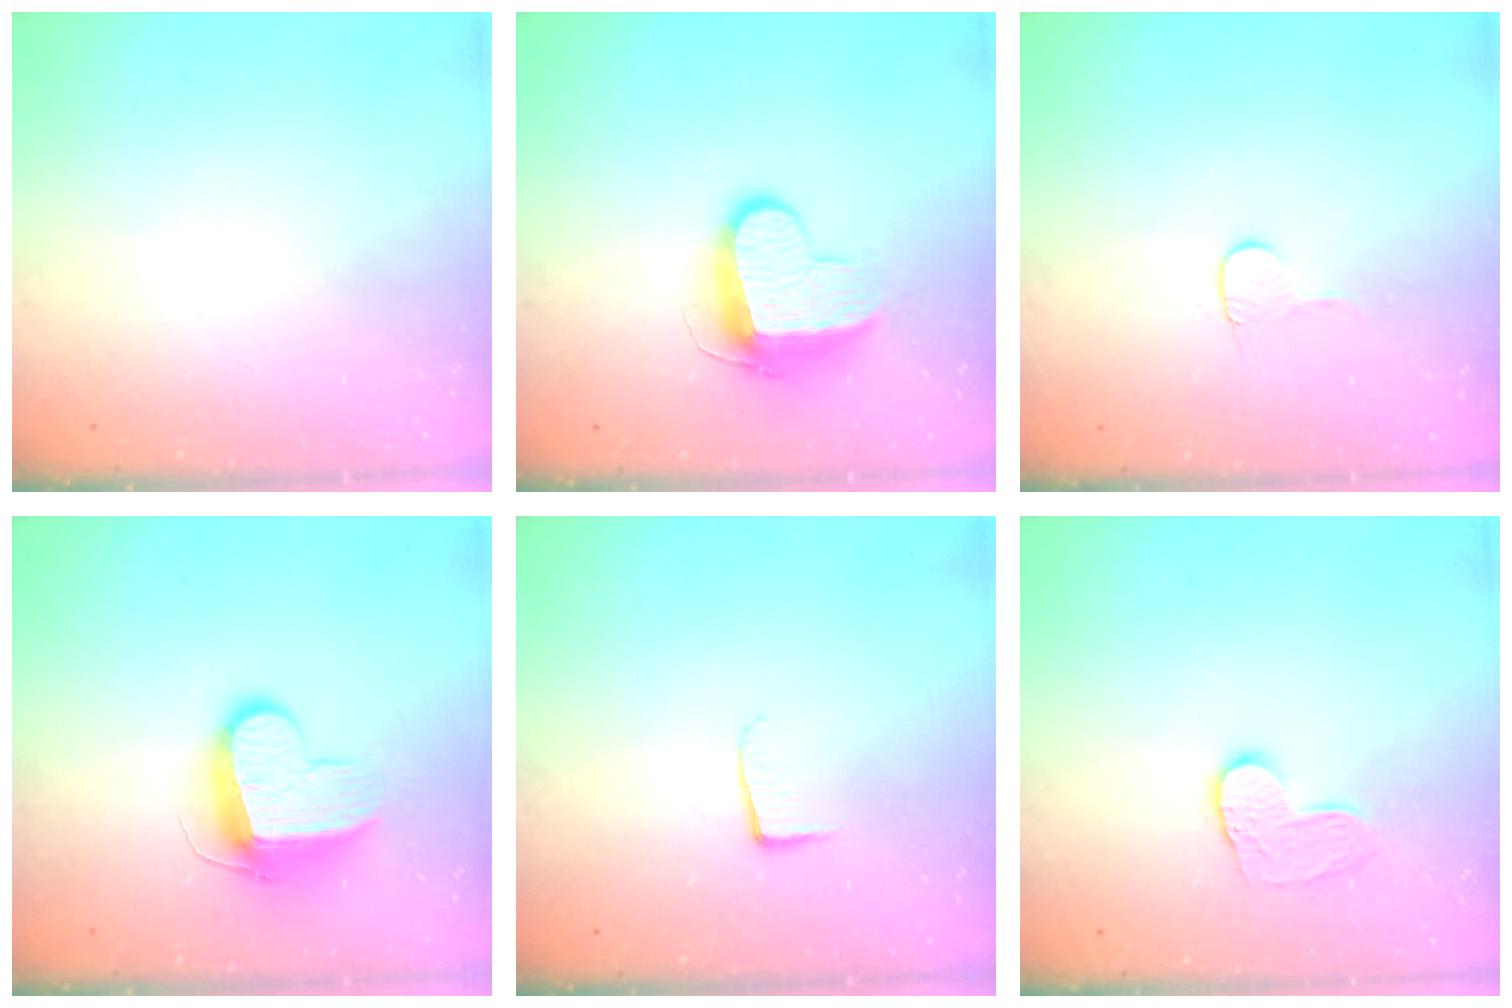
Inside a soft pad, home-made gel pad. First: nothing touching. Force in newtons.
{"total": 9.9, "press": 9.9, "slide": 0.7}
{"total": 5.0, "press": 4.9, "slide": 0.4}
{"total": 9.6, "press": 9.6, "slide": 0.6}
{"total": 3.8, "press": 3.8, "slide": 0.5}
{"total": 7.6, "press": 7.6, "slide": 0.4}